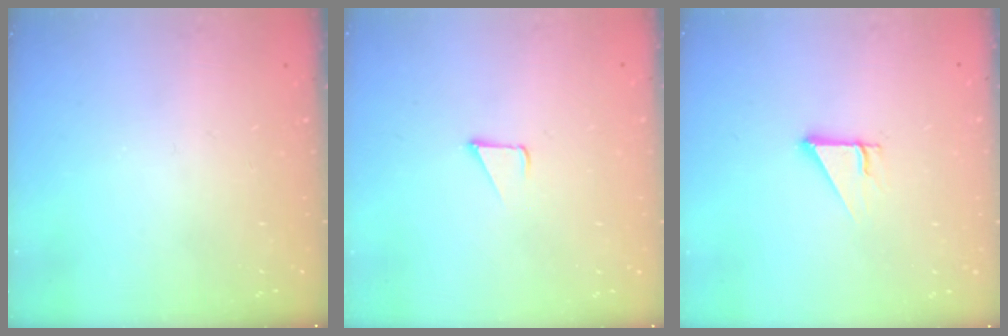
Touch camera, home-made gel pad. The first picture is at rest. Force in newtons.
{"total": 1.7, "press": 1.7, "slide": 0.1}
{"total": 2.5, "press": 2.5, "slide": 0.2}